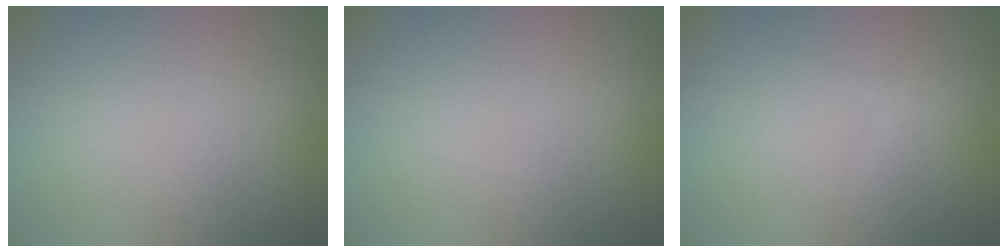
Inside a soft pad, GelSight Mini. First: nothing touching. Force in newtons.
{"total": 0.0}
{"total": 0.8, "press": 0.8, "slide": 0.1}